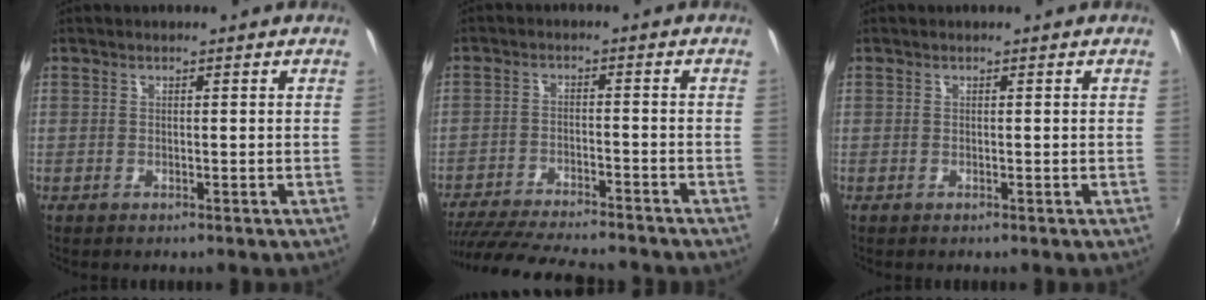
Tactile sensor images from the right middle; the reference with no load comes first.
{"total": 18.3, "force": [-16.0, 3.2, 8.2], "torque": [-0.164, -0.026, -0.245]}
{"total": 0.0}